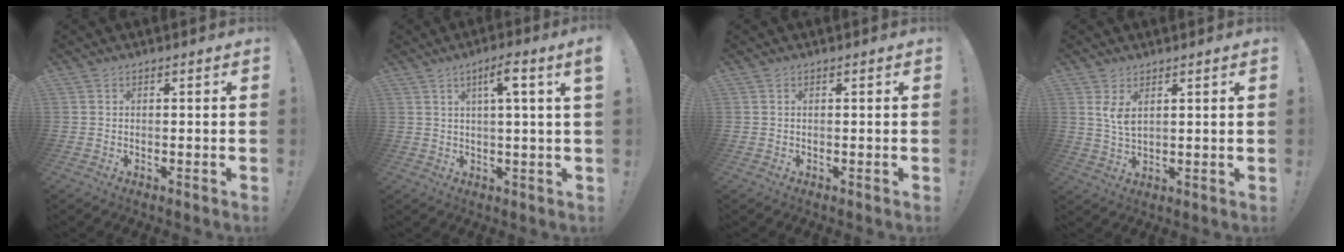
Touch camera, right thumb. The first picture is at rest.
{"total": 6.1, "force": [2.2, -0.4, 5.6], "torque": [-0.086, -0.004, 0.027]}
{"total": 0.0}
{"total": 4.7, "force": [2.4, 1.6, 3.7], "torque": [-0.060, -0.014, 0.041]}